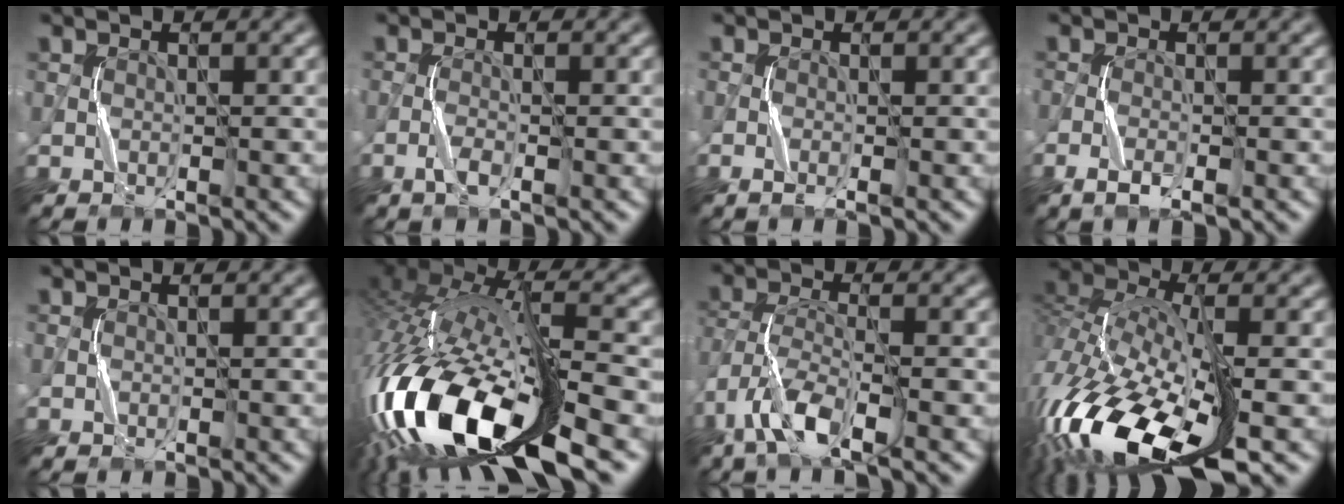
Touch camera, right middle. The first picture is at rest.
{"total": 1.4, "force": [-0.8, 0.3, 1.0], "torque": [-0.025, 0.004, -0.023]}
{"total": 1.1, "force": [-0.5, 0.3, 0.9], "torque": [-0.022, -0.003, -0.013]}
{"total": 2.0, "force": [-1.2, 0.6, 1.4], "torque": [-0.036, -0.003, -0.030]}
{"total": 0.0}
{"total": 17.4, "force": [-7.2, 6.6, 14.4], "torque": [-0.306, -0.012, -0.125]}
{"total": 6.0, "force": [-3.9, 2.0, 4.1], "torque": [-0.092, -0.005, -0.084]}
{"total": 15.0, "force": [-7.5, 5.9, 11.6], "torque": [-0.262, -0.012, -0.129]}